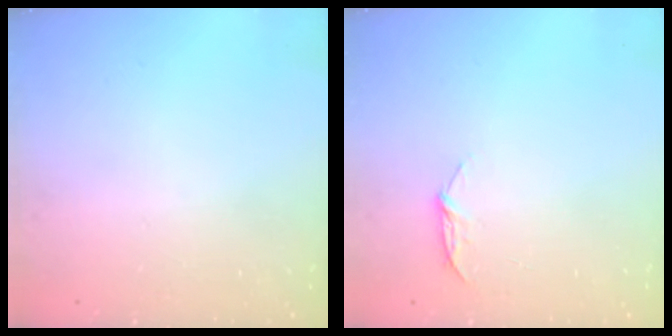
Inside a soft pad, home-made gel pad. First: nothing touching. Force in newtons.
{"total": 5.9, "press": 5.8, "slide": 0.7}